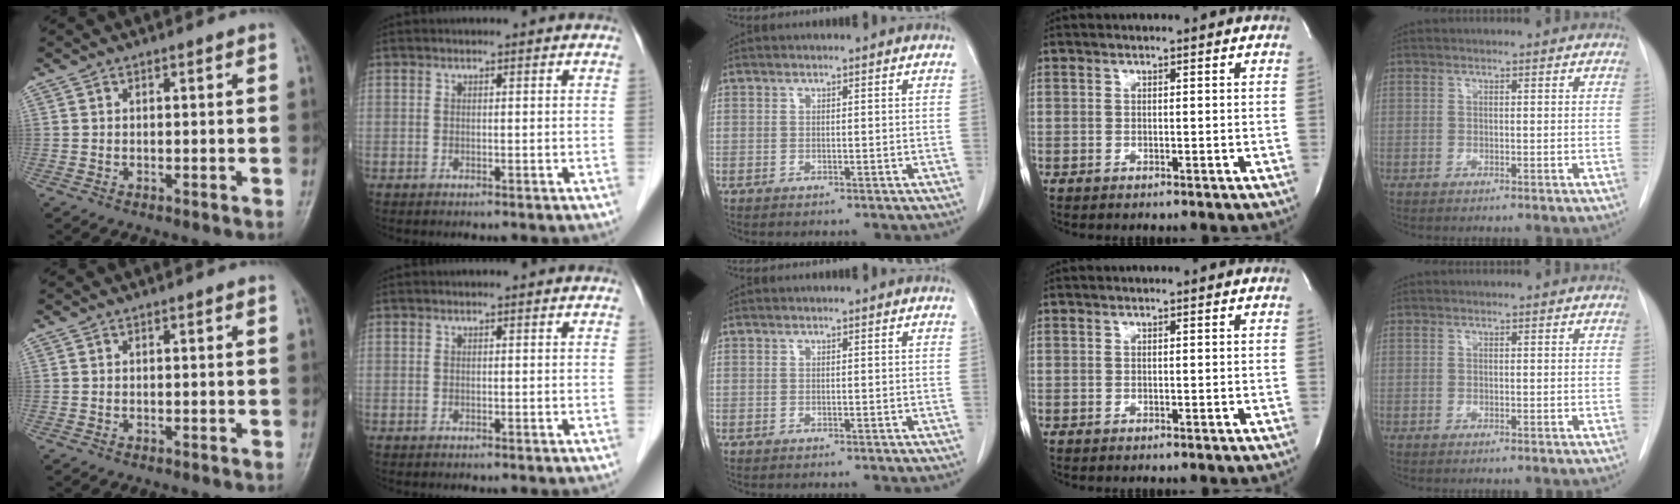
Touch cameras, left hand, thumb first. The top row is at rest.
{}